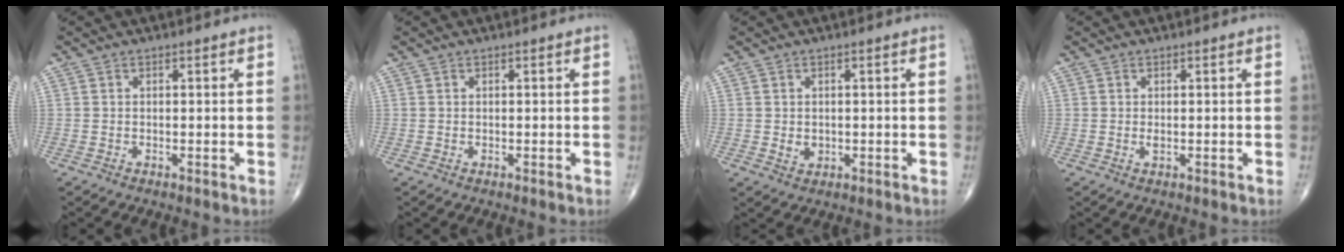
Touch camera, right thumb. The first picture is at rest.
{"total": 0.0}
{"total": 2.1, "force": [-0.1, 1.7, 1.2], "torque": [-0.014, -0.002, 0.005]}
{"total": 0.7, "force": [0.0, 0.3, 0.6], "torque": [-0.013, -0.003, 0.000]}